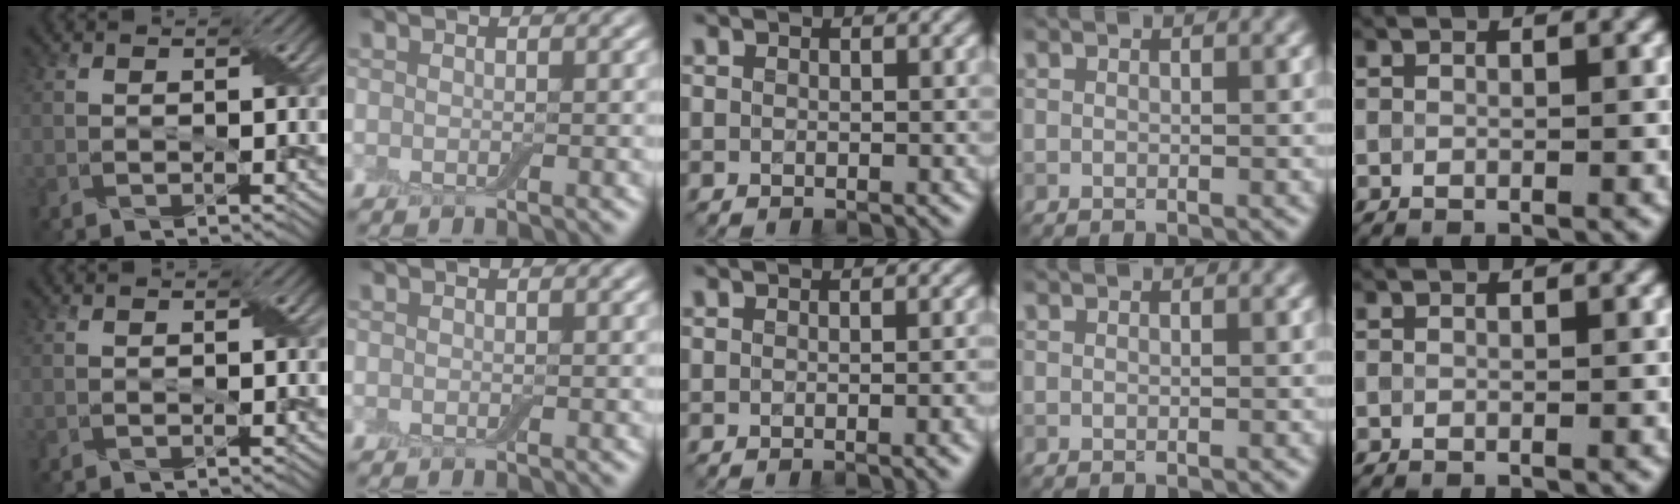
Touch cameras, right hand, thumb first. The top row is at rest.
{"middle": {"total": 2.9, "force": [-0.7, 0.9, 2.6], "torque": [-0.023, -0.001, -0.010]}}